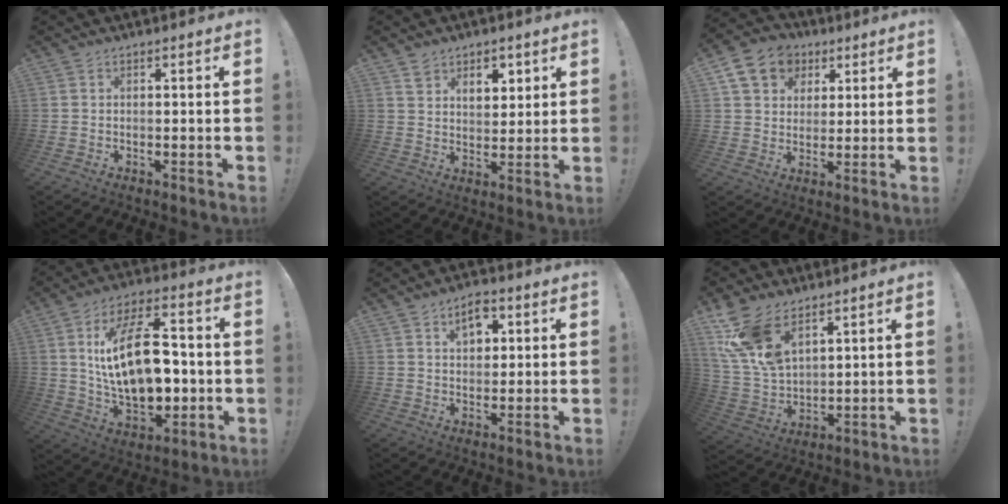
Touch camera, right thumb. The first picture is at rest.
{"total": 7.3, "force": [4.6, 5.0, 2.5], "torque": [-0.032, -0.025, 0.084]}
{"total": 13.0, "force": [5.6, 10.5, 5.3], "torque": [-0.076, -0.019, 0.113]}
{"total": 22.2, "force": [1.3, 12.5, 18.3], "torque": [-0.328, -0.004, 0.019]}
{"total": 7.1, "force": [3.2, 4.7, 4.2], "torque": [-0.060, -0.002, 0.055]}
{"total": 14.3, "force": [8.8, 7.8, 8.1], "torque": [-0.170, -0.052, 0.170]}